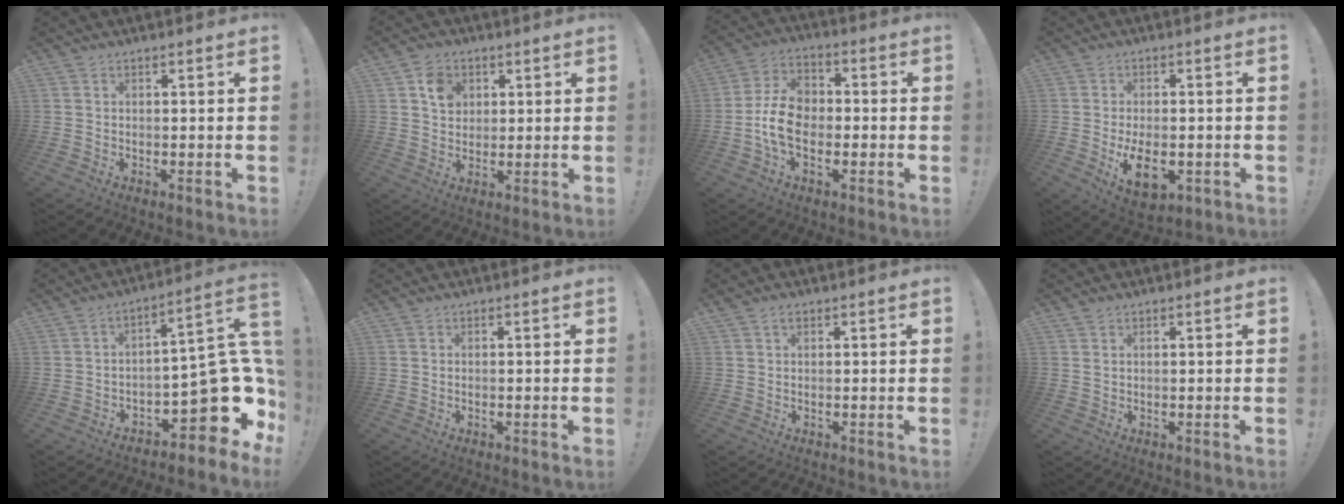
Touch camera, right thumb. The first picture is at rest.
{"total": 6.9, "force": [2.8, 5.8, 2.4], "torque": [-0.018, -0.011, 0.050]}
{"total": 11.9, "force": [-2.9, 8.5, 7.8], "torque": [-0.143, 0.019, -0.054]}
{"total": 9.3, "force": [-2.0, 5.4, 7.3], "torque": [-0.105, -0.005, -0.029]}
{"total": 16.5, "force": [-5.0, 7.0, 14.1], "torque": [-0.159, 0.013, -0.072]}
{"total": 0.0}
{"total": 1.4, "force": [0.8, 0.9, 0.7], "torque": [-0.008, 0.000, 0.013]}
{"total": 1.1, "force": [0.8, 0.4, 0.5], "torque": [-0.003, -0.002, 0.014]}